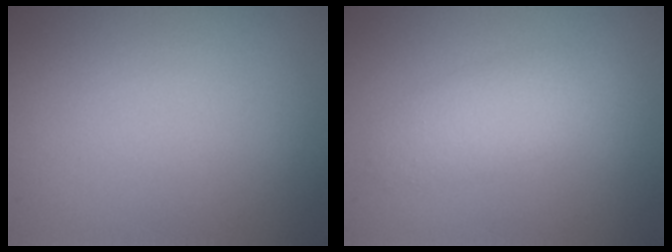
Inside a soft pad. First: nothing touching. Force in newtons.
{"total": 2.4, "press": 2.4, "slide": 0.1}